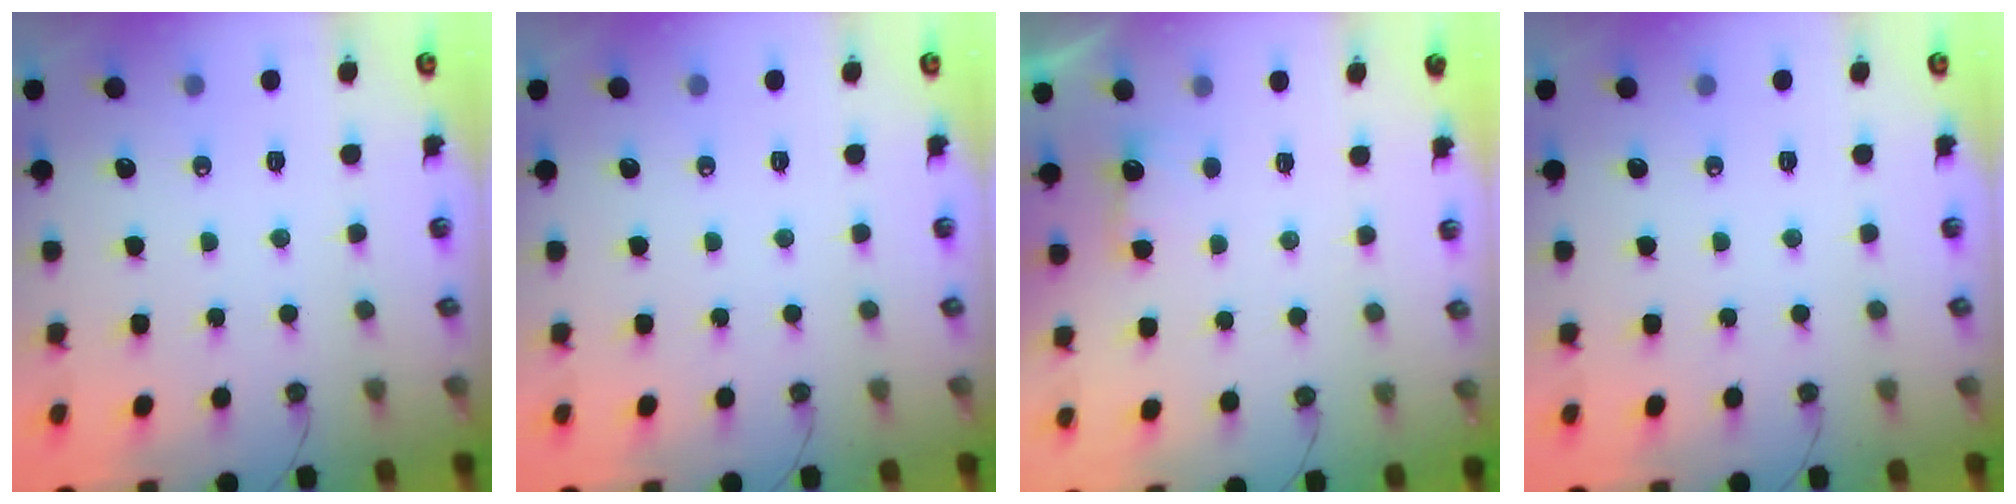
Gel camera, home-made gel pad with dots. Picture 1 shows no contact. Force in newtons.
{"total": 0.0}
{"total": 2.4, "press": 2.3, "slide": 0.8}
{"total": 0.0}